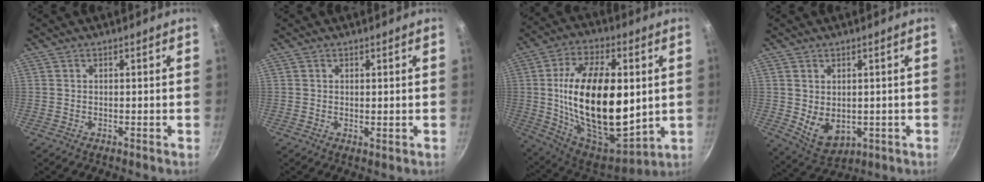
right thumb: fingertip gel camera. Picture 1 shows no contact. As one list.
[{"total": 1.0, "force": [0.2, 0.4, 0.9], "torque": [-0.014, -0.006, 0.002]}, {"total": 28.2, "force": [1.7, 15.1, 23.8], "torque": [-0.404, -0.016, 0.042]}, {"total": 7.1, "force": [0.1, 5.1, 4.9], "torque": [-0.070, -0.018, 0.022]}]